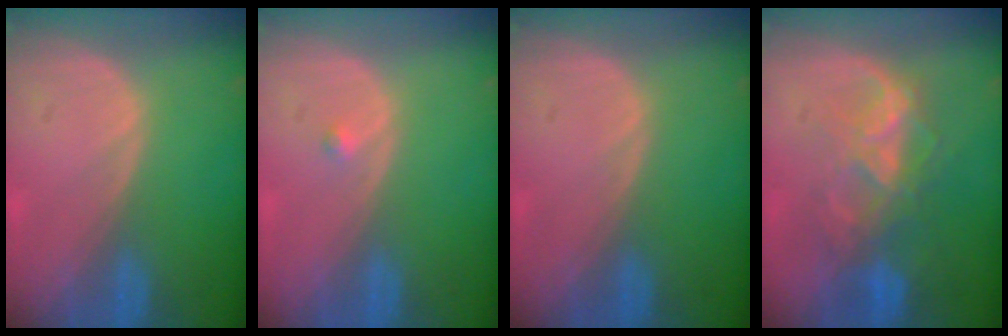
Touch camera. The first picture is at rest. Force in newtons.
{"total": 0.7, "press": 0.7, "slide": 0.1}
{"total": 0.0}
{"total": 7.9, "press": 7.2, "slide": 3.3}